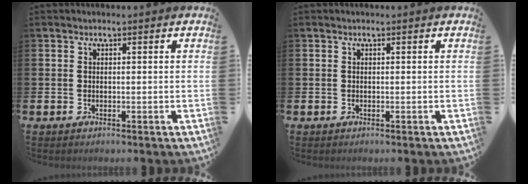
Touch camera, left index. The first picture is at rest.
{"total": 0.0}